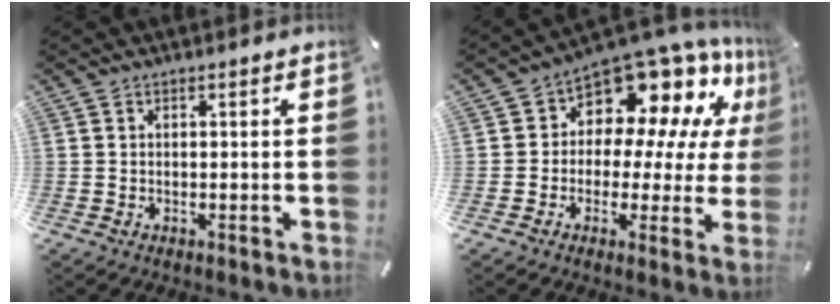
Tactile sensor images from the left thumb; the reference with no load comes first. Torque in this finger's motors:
{"motor_torque": [2.45, 2.55, 0.24, -0.10, 0.05]}